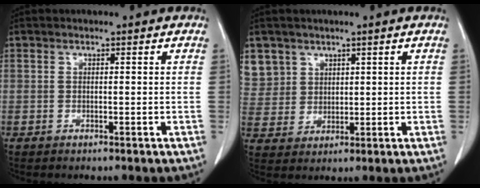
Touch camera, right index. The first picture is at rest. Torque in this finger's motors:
{"motor_torque": [-0.18, 0.27, -0.03, 0.00]}